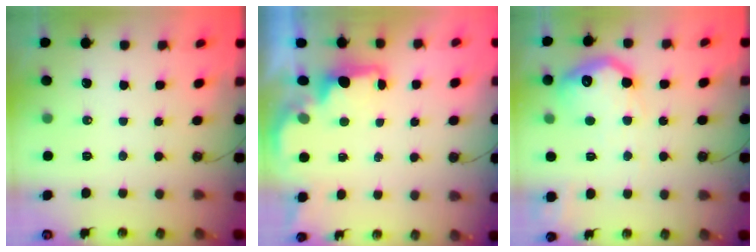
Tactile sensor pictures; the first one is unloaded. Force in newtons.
{"total": 2.7, "press": 2.6, "slide": 0.6}
{"total": 17.8, "press": 17.8, "slide": 1.1}